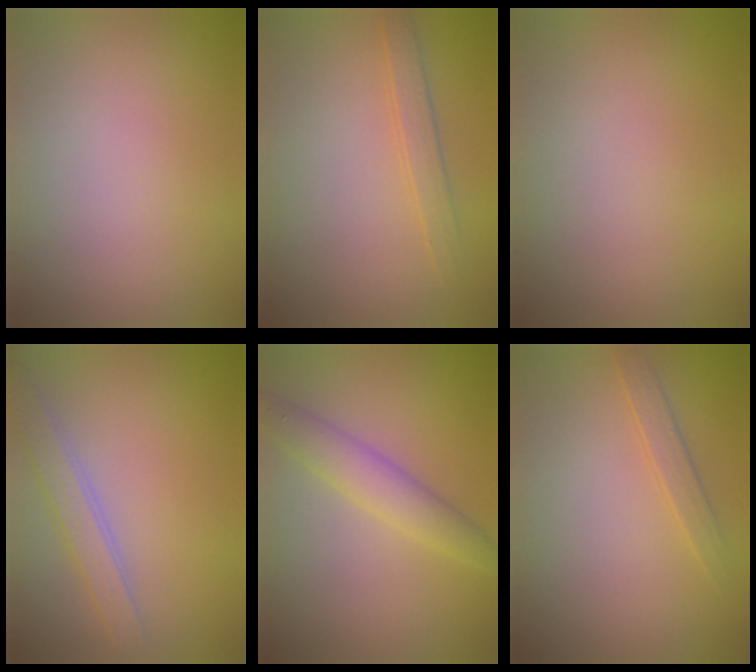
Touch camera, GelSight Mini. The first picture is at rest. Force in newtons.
{"total": 1.7, "press": 1.7, "slide": 0.0}
{"total": 0.0}
{"total": 2.7, "press": 2.7, "slide": 0.1}
{"total": 3.2, "press": 3.2, "slide": 0.0}
{"total": 1.4, "press": 1.4, "slide": 0.0}